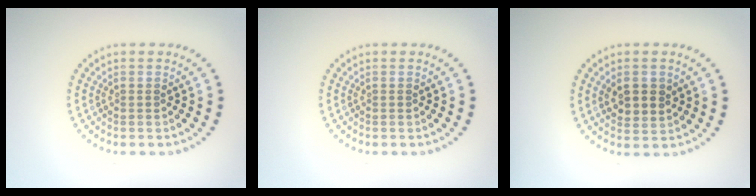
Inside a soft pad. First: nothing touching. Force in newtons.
{"total": 0.0}
{"total": 2.8, "press": 2.7, "slide": 0.8}